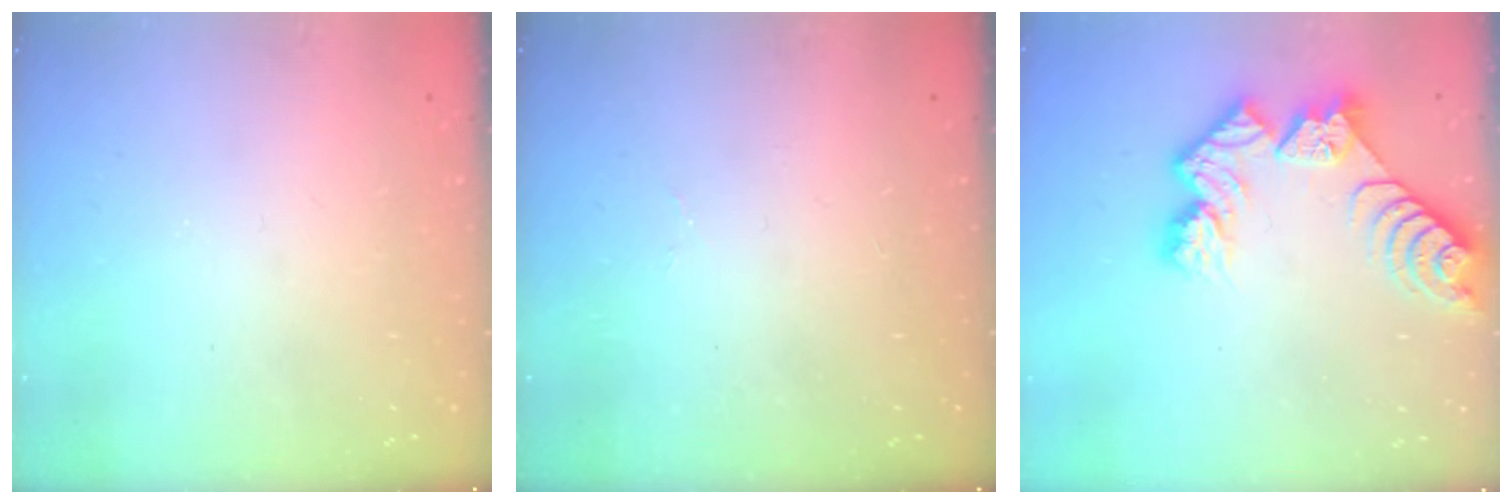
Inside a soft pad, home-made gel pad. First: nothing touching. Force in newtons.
{"total": 2.0, "press": 1.9, "slide": 0.8}
{"total": 12.8, "press": 12.7, "slide": 1.2}